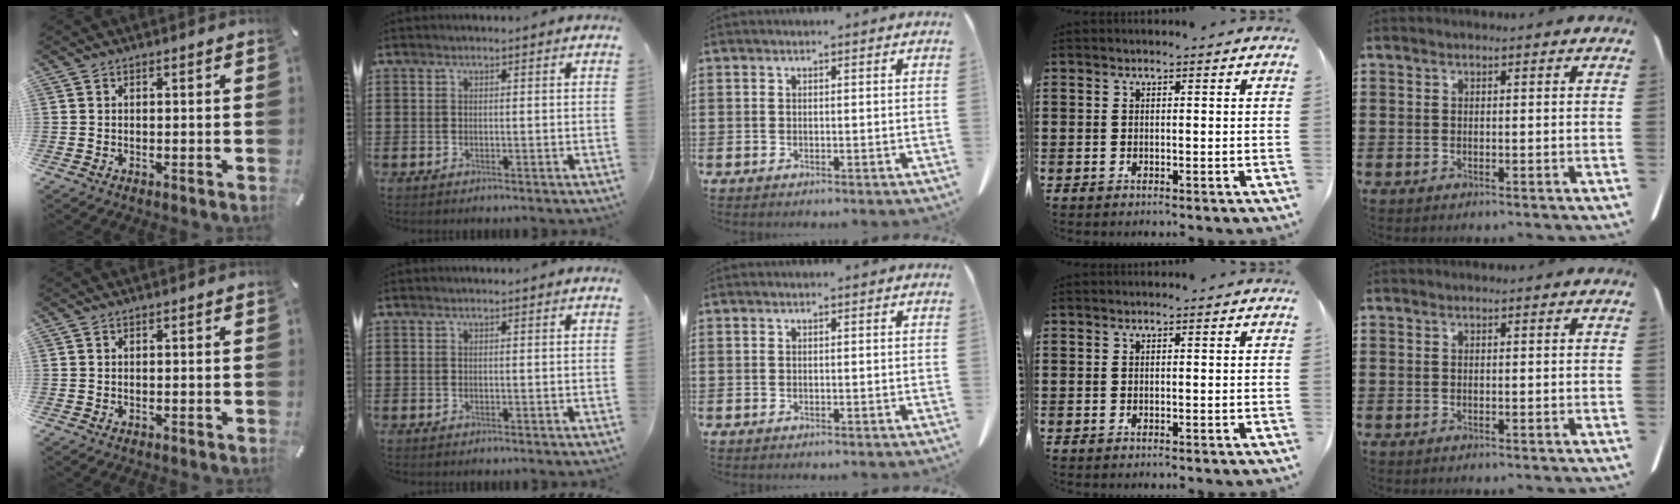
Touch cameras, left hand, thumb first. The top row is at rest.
{}